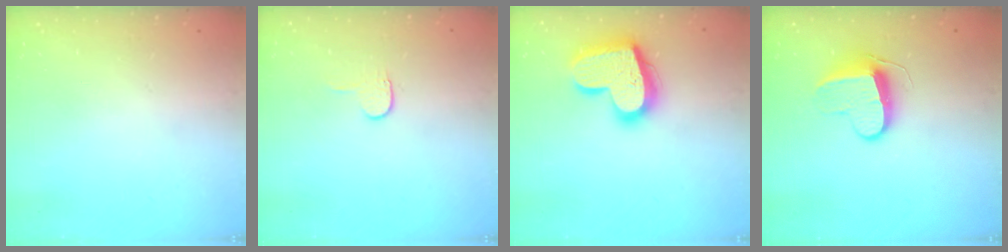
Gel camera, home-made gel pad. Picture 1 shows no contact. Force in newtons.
{"total": 3.6, "press": 3.6, "slide": 0.3}
{"total": 20.1, "press": 20.0, "slide": 1.7}
{"total": 9.6, "press": 9.6, "slide": 0.2}